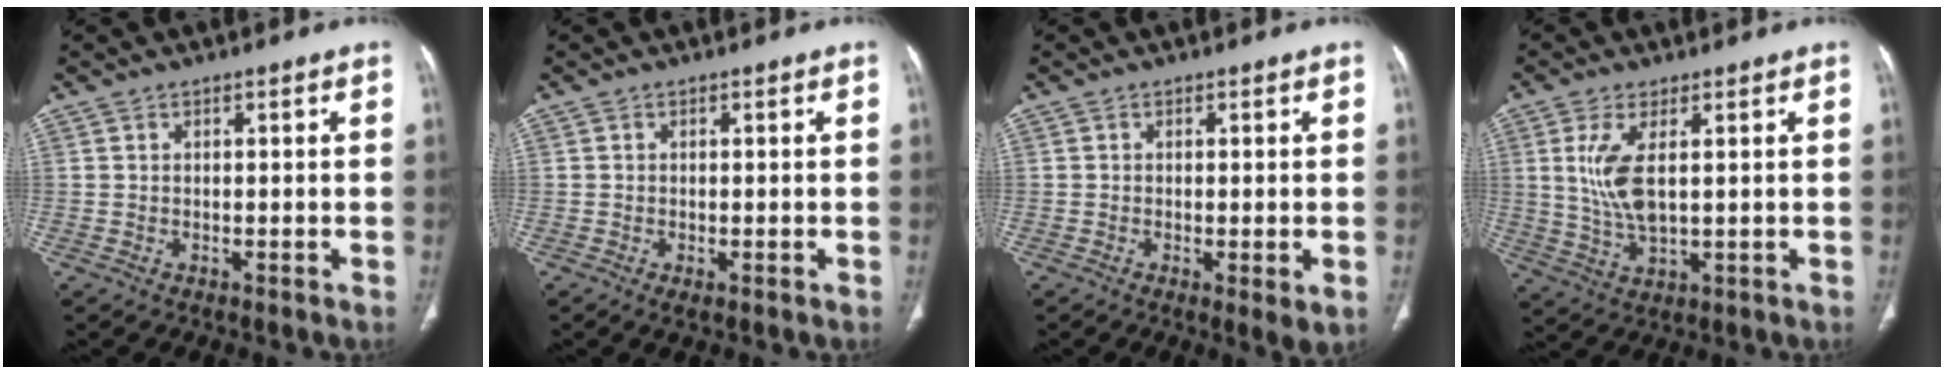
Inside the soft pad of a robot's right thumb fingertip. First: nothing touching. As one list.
[{"total": 1.5, "force": [-0.6, 0.7, 1.2], "torque": [-0.024, -0.003, -0.006]}, {"total": 3.4, "force": [-0.7, 0.8, 3.2], "torque": [-0.052, -0.013, -0.011]}, {"total": 7.9, "force": [1.7, 3.1, 7.1], "torque": [-0.161, -0.017, 0.042]}]